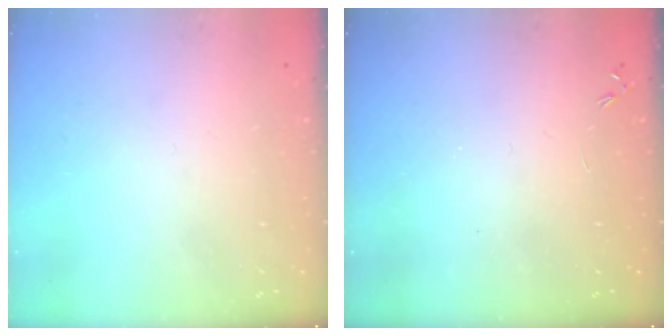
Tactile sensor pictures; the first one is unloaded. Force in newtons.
{"total": 0.0}